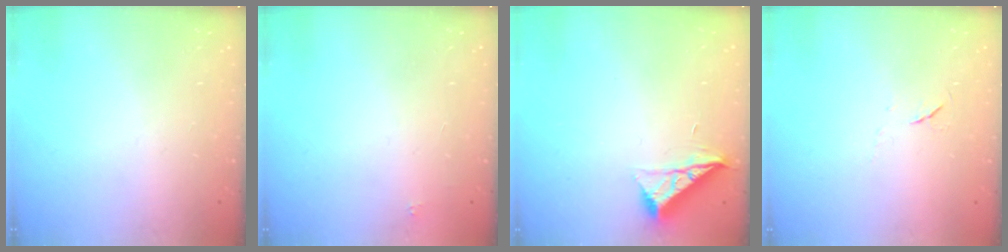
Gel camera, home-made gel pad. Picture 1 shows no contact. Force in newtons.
{"total": 1.8, "press": 1.7, "slide": 0.1}
{"total": 6.6, "press": 6.6, "slide": 0.3}
{"total": 3.8, "press": 3.7, "slide": 0.6}